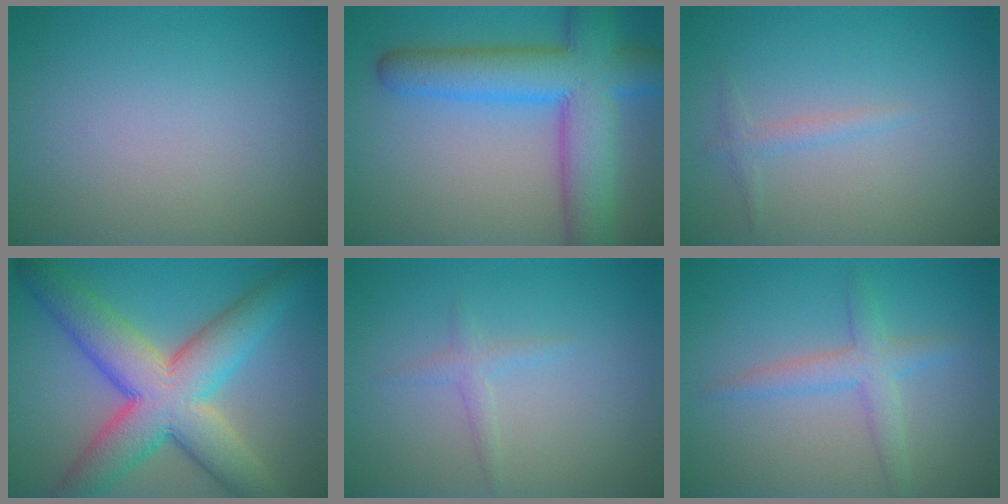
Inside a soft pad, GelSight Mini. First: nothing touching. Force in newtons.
{"total": 9.9, "press": 9.9, "slide": 0.4}
{"total": 1.1, "press": 1.1, "slide": 0.0}
{"total": 10.5, "press": 10.5, "slide": 0.4}
{"total": 1.2, "press": 1.2, "slide": 0.1}
{"total": 2.7, "press": 2.7, "slide": 0.1}